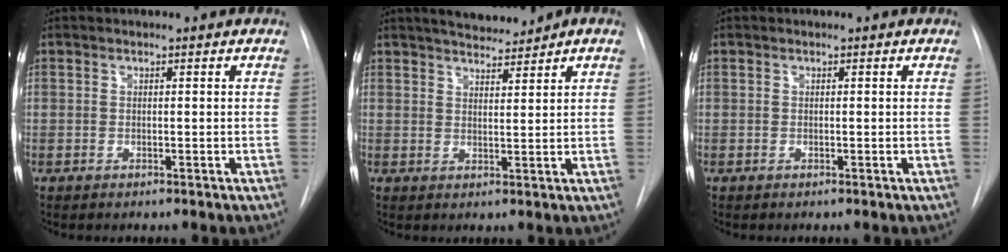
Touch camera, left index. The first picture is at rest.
{"total": 5.1, "force": [4.7, 0.4, 2.0], "torque": [-0.033, 0.005, 0.080]}
{"total": 0.0}